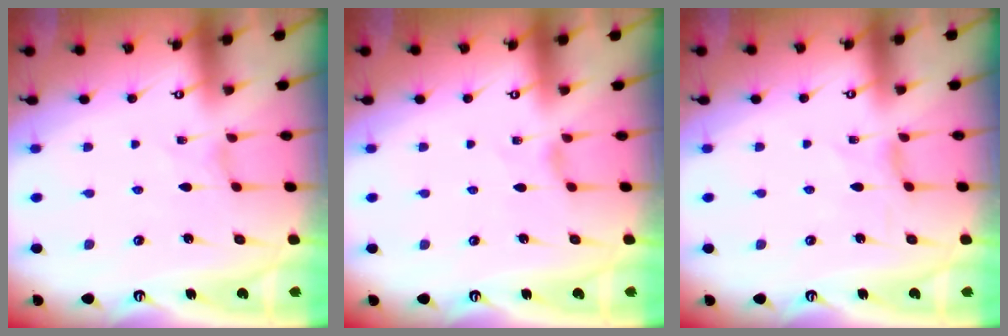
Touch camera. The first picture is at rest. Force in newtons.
{"total": 0.6, "press": 0.6, "slide": 0.2}
{"total": 1.6, "press": 1.6, "slide": 0.3}